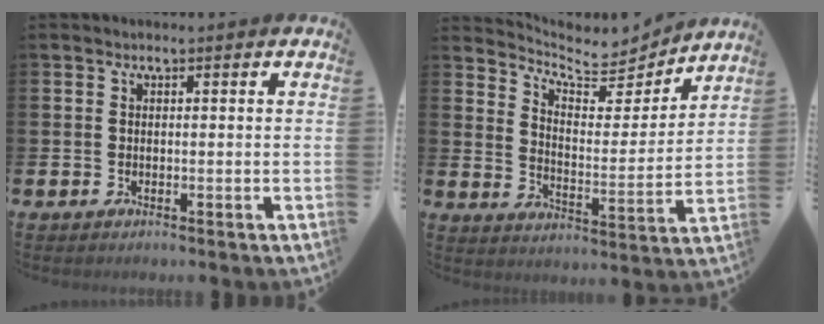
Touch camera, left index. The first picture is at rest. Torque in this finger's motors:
{"motor_torque": [0.03, -0.17, 0.13, 0.01]}